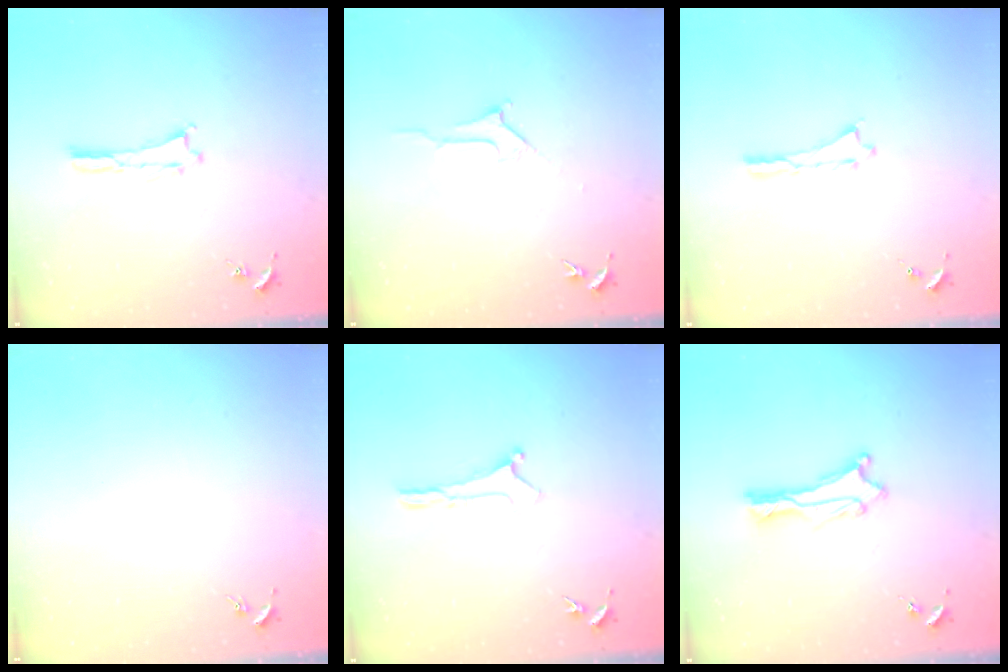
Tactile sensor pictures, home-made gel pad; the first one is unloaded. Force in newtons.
{"total": 2.8, "press": 2.8, "slide": 0.4}
{"total": 0.0}
{"total": 0.0}
{"total": 0.0}
{"total": 0.9, "press": 0.8, "slide": 0.1}